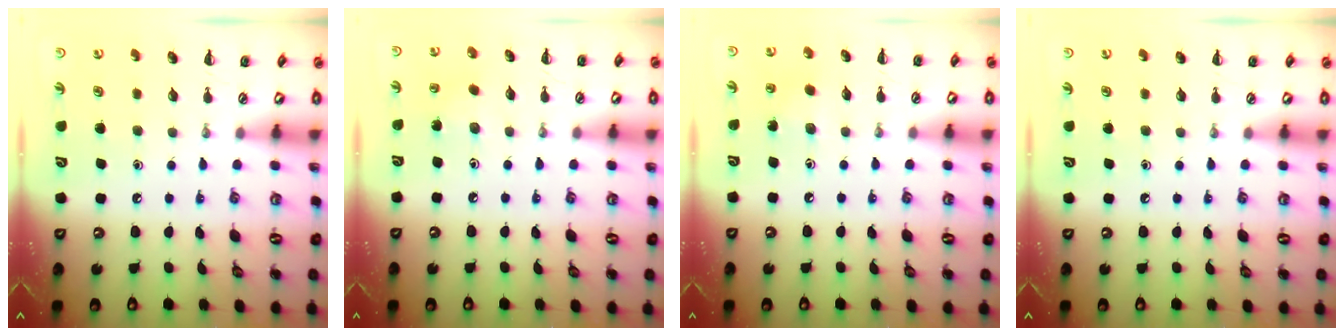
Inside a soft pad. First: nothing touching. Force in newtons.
{"total": 2.0, "press": 1.9, "slide": 0.6}
{"total": 3.5, "press": 3.3, "slide": 1.1}
{"total": 0.0}